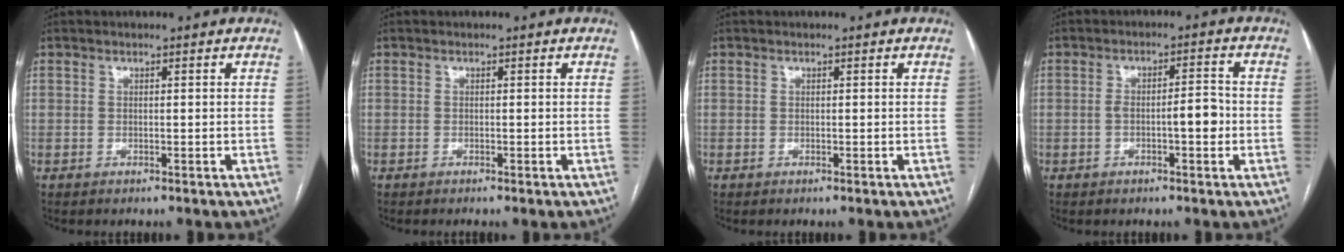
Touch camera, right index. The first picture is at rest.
{"total": 0.6, "force": [-0.4, -0.1, 0.5], "torque": [-0.013, 0.000, -0.006]}
{"total": 0.0}
{"total": 4.5, "force": [-1.2, 1.1, 4.2], "torque": [-0.069, 0.015, -0.015]}